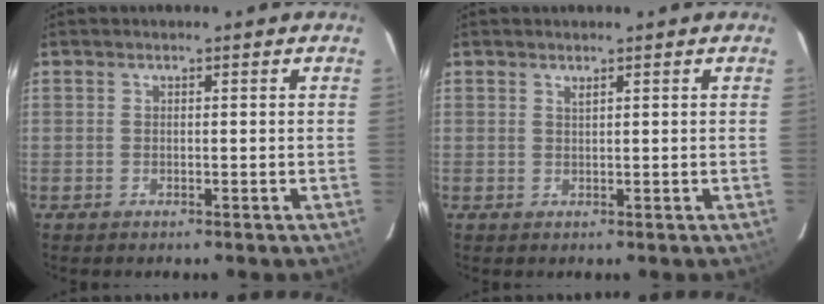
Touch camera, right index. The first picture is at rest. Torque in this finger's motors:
{"motor_torque": [-0.12, -0.05, -0.04, 0.01]}